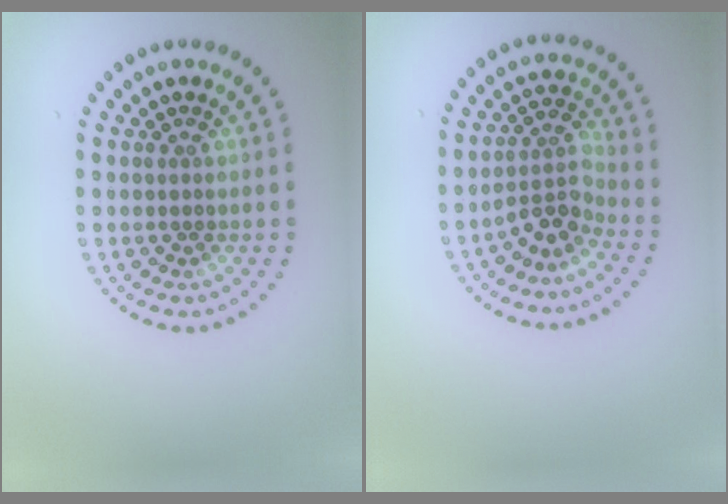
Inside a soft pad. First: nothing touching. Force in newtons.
{"total": 3.2, "press": 2.3, "slide": 2.2}